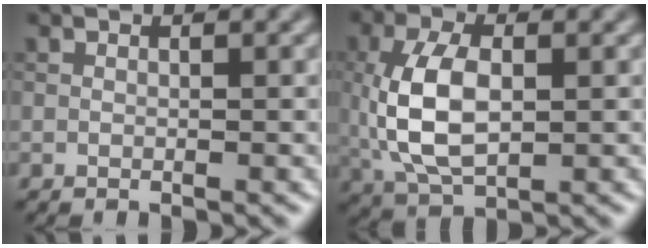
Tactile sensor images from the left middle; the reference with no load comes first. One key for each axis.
{"total": 7.2, "fx": 0.1, "fy": 4.0, "fz": 6.0, "tx": -0.140, "ty": 0.001, "tz": 0.004}